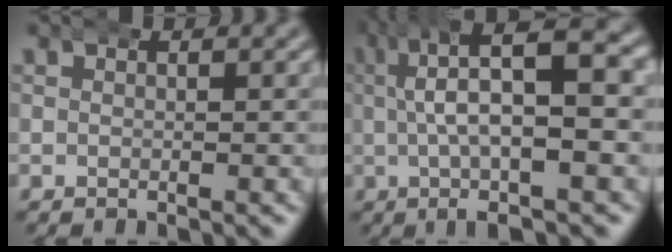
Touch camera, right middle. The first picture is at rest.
{"total": 9.7, "force": [1.3, 3.5, 9.0], "torque": [-0.128, 0.017, 0.015]}